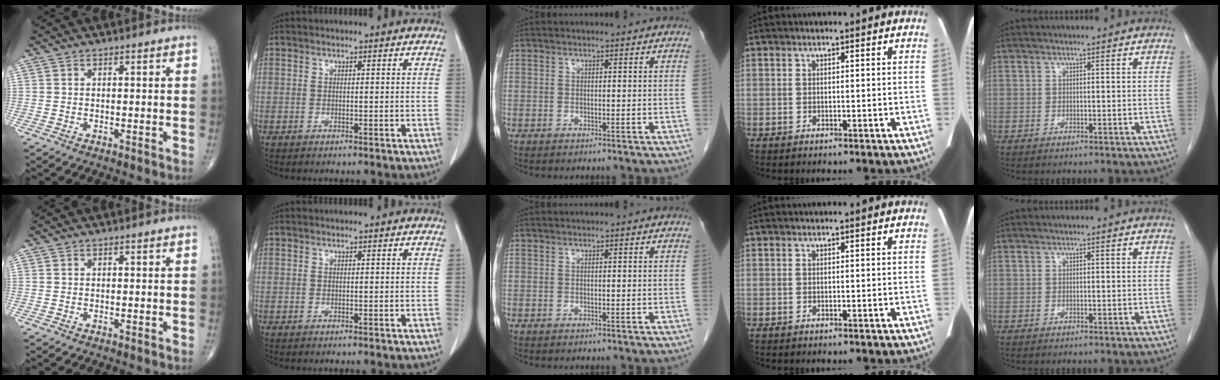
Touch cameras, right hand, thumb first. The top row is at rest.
{}